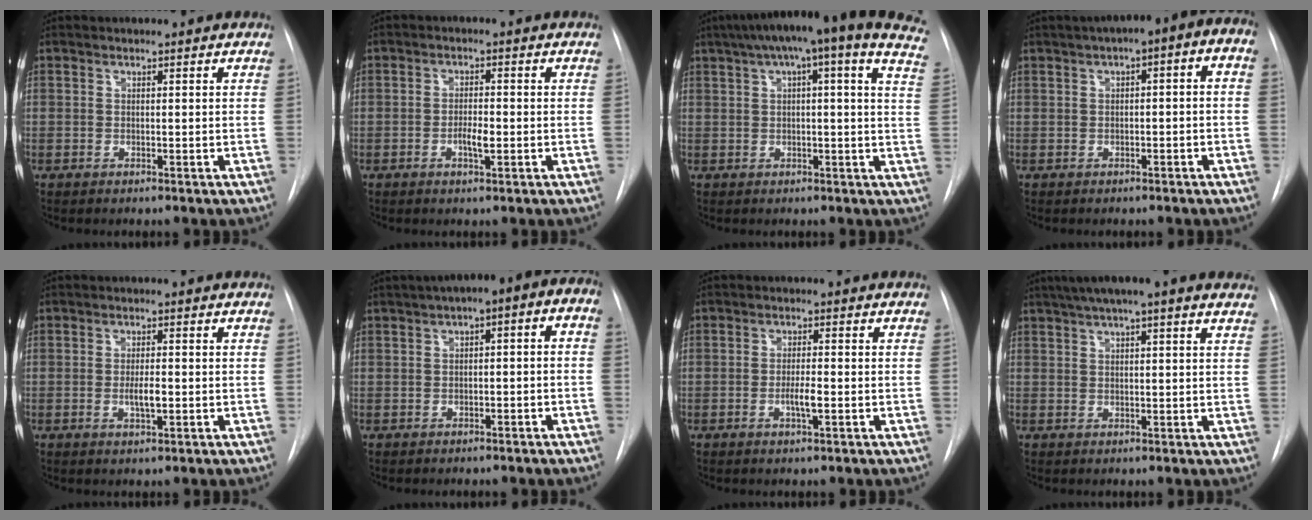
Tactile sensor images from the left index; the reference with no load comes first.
{"total": 2.8, "force": [-0.9, 0.7, 2.6], "torque": [-0.046, 0.002, -0.014]}
{"total": 22.7, "force": [16.2, 2.4, 15.8], "torque": [-0.228, 0.045, 0.190]}
{"total": 7.7, "force": [1.9, 2.3, 7.0], "torque": [-0.101, 0.040, 0.019]}
{"total": 2.9, "force": [-0.6, 0.7, 2.7], "torque": [-0.051, -0.001, -0.007]}
{"total": 8.5, "force": [1.6, 3.2, 7.7], "torque": [-0.111, 0.044, 0.016]}
{"total": 2.8, "force": [-0.9, 0.3, 2.7], "torque": [-0.049, -0.001, -0.015]}
{"total": 12.6, "force": [9.4, 1.6, 8.3], "torque": [-0.135, 0.046, 0.125]}